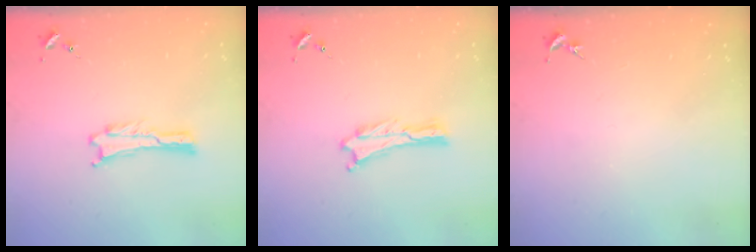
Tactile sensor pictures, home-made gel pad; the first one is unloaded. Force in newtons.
{"total": 0.0}
{"total": 0.0}